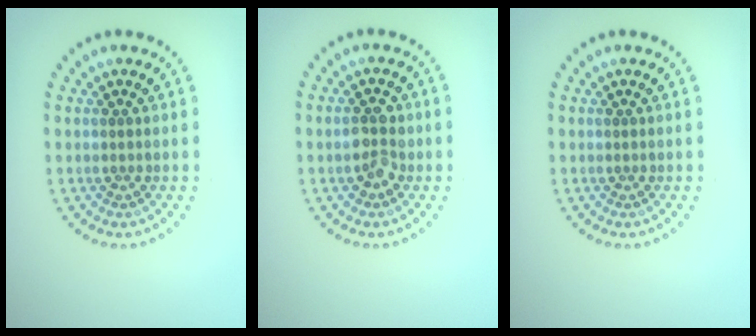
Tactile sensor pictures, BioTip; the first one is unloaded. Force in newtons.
{"total": 2.6, "press": 2.6, "slide": 0.1}
{"total": 0.0}